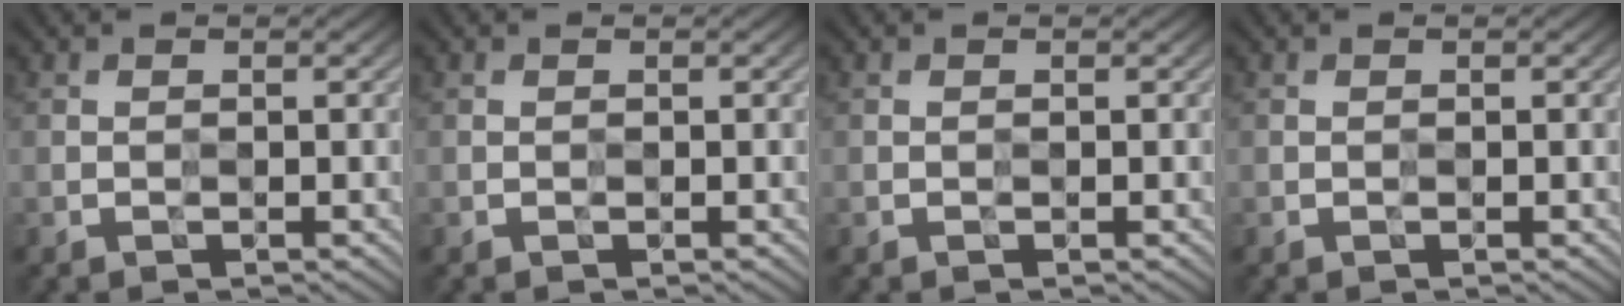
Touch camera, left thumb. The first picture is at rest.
{"total": 0.0}
{"total": 0.0}
{"total": 0.0}